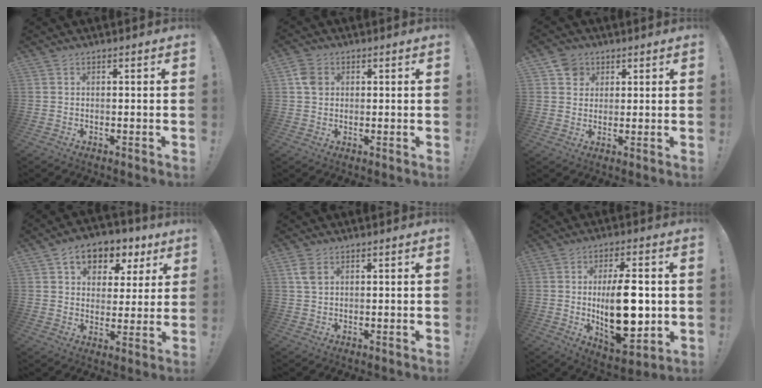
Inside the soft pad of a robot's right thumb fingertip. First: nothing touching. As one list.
[{"total": 4.3, "force": [1.1, 3.5, 2.3], "torque": [-0.022, 0.000, 0.019]}, {"total": 5.6, "force": [2.7, 4.7, 1.3], "torque": [-0.018, -0.006, 0.052]}, {"total": 10.0, "force": [5.4, 6.9, 4.7], "torque": [-0.067, -0.030, 0.101]}, {"total": 3.8, "force": [1.8, 2.2, 2.6], "torque": [-0.038, -0.005, 0.031]}, {"total": 18.8, "force": [-0.3, 8.6, 16.8], "torque": [-0.261, -0.017, 0.000]}]